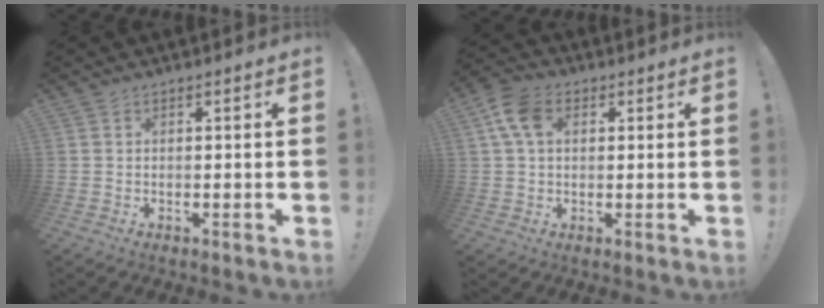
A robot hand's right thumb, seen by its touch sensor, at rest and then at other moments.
{"total": 9.4, "force": [2.8, 6.5, 6.1], "torque": [-0.110, 0.007, 0.056]}